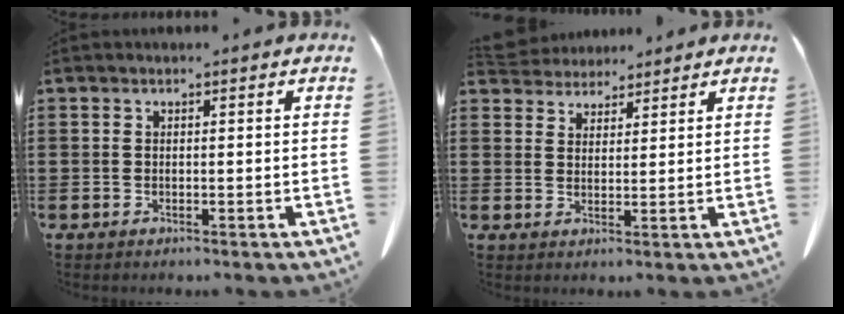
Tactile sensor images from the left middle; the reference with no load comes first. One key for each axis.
{"total": 3.9, "fx": 3.7, "fy": 1.0, "fz": 0.0, "tx": -0.015, "ty": -0.012, "tz": 0.072}